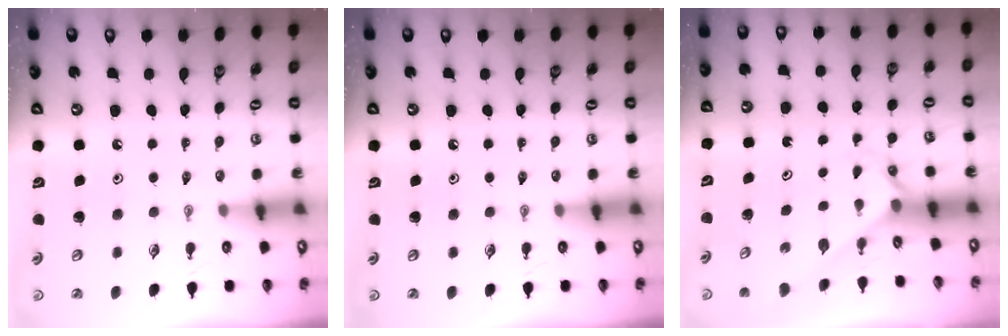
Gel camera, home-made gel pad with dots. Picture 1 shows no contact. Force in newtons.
{"total": 0.0}
{"total": 1.9, "press": 1.9, "slide": 0.1}